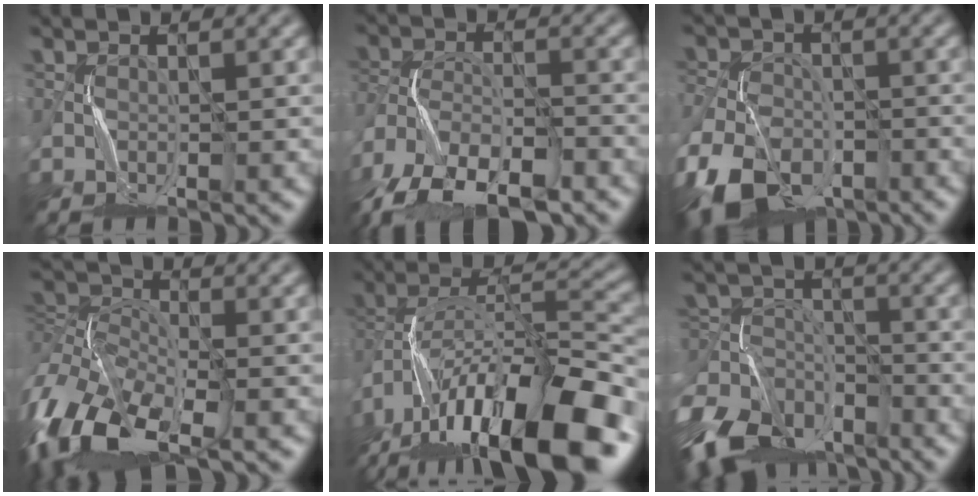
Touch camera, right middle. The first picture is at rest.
{"total": 12.8, "force": [-9.7, 5.2, 6.7], "torque": [-0.119, -0.017, -0.162]}
{"total": 9.1, "force": [-5.8, 5.2, 4.7], "torque": [-0.097, -0.029, -0.117]}
{"total": 11.2, "force": [-5.7, 5.8, 7.7], "torque": [-0.157, -0.006, -0.127]}
{"total": 17.0, "force": [-10.0, 5.8, 12.4], "torque": [-0.219, 0.019, -0.170]}
{"total": 11.9, "force": [-8.6, 6.5, 5.0], "torque": [-0.096, -0.008, -0.154]}